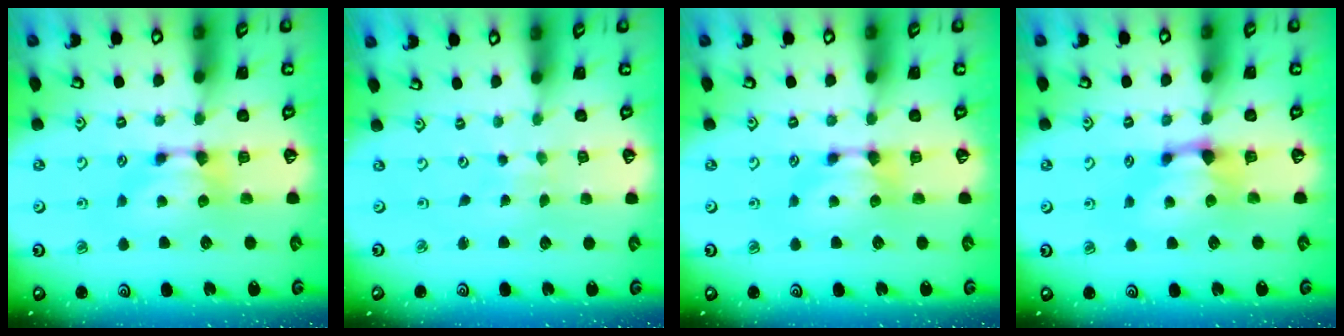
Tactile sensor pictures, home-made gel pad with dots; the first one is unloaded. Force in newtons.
{"total": 5.7, "press": 5.7, "slide": 0.2}
{"total": 0.0}
{"total": 1.1, "press": 0.4, "slide": 1.0}